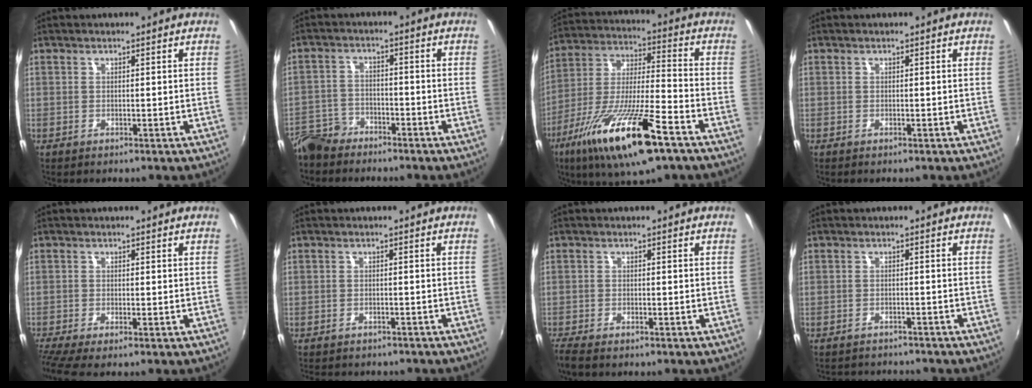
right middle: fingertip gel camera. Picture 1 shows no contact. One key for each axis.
{"total": 7.4, "fx": -6.1, "fy": 3.8, "fz": 1.7, "tx": -0.051, "ty": 0.005, "tz": -0.118}
{"total": 21.0, "fx": -11.5, "fy": 4.1, "fz": 17.0, "tx": -0.328, "ty": -0.051, "tz": -0.213}
{"total": 0.0}
{"total": 3.6, "fx": -2.7, "fy": -0.4, "fz": 2.4, "tx": -0.058, "ty": -0.022, "tz": -0.056}
{"total": 6.1, "fx": -5.4, "fy": 1.9, "fz": 2.1, "tx": -0.053, "ty": -0.017, "tz": -0.077}
{"total": 3.9, "fx": -3.3, "fy": 0.7, "fz": 1.9, "tx": -0.052, "ty": -0.018, "tz": -0.064}
{"total": 6.6, "fx": -6.2, "fy": 1.6, "fz": 1.5, "tx": -0.046, "ty": -0.010, "tz": -0.090}